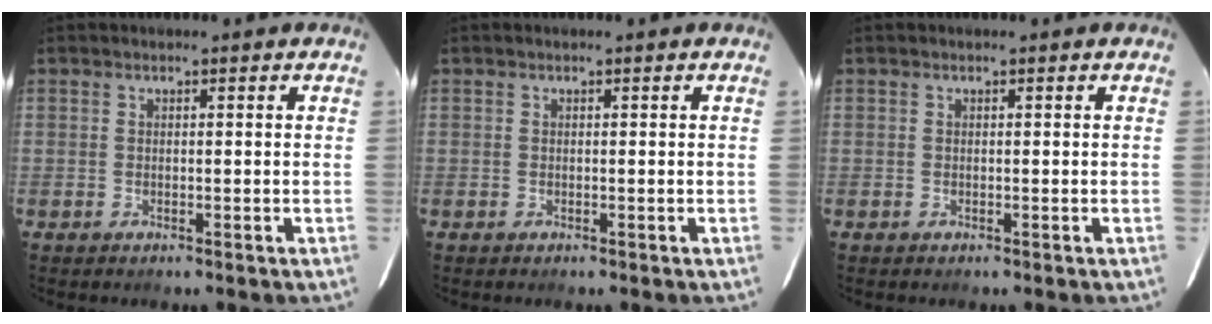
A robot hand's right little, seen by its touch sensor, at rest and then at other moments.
{"total": 0.0}
{"total": 0.0}